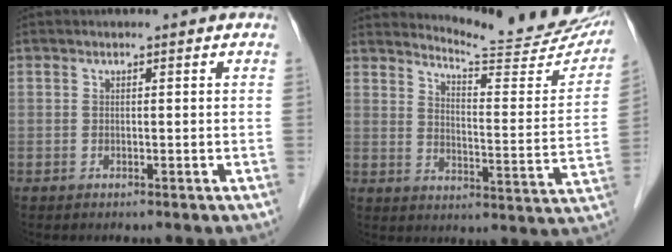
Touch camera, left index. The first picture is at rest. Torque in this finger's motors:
{"motor_torque": [0.31, -0.44, 0.24, 0.05]}